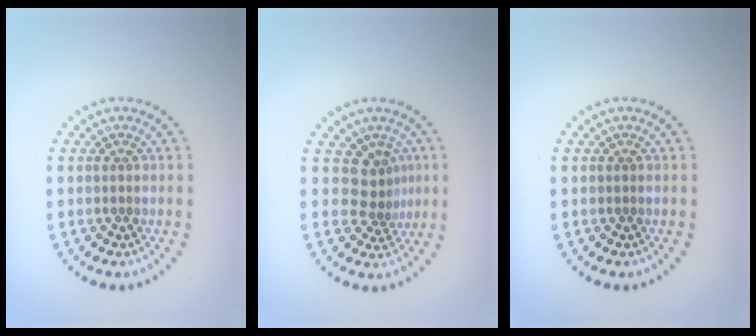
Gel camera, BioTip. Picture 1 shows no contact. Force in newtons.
{"total": 2.7, "press": 1.7, "slide": 2.0}
{"total": 0.0}